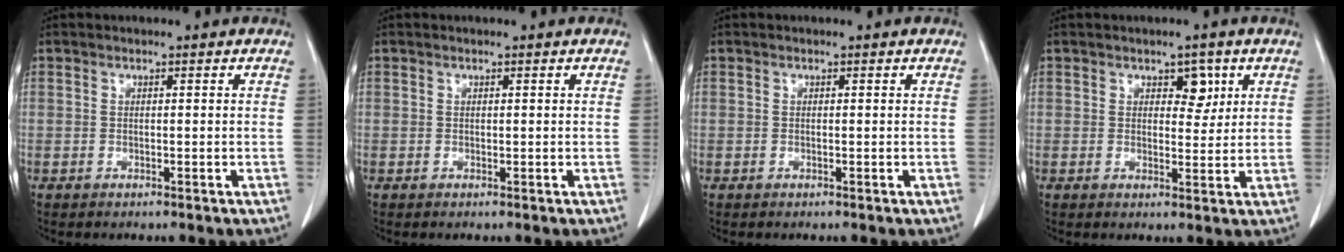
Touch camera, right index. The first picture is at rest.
{"total": 0.0}
{"total": 0.0}
{"total": 3.3, "force": [1.5, 2.0, 2.2], "torque": [-0.020, 0.002, 0.021]}